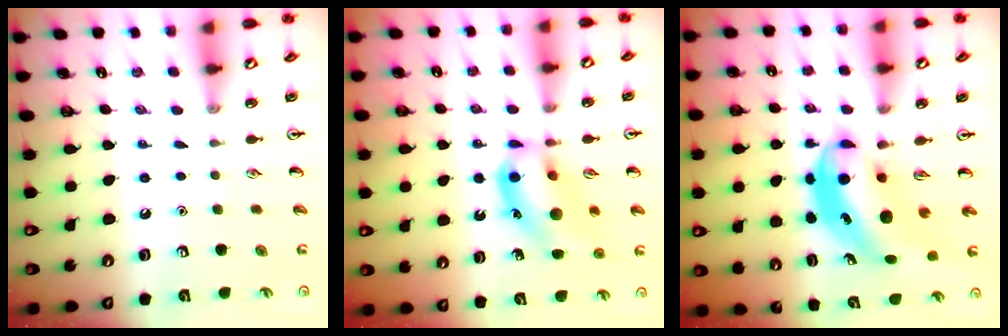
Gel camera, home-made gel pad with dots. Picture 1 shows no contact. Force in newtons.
{"total": 14.9, "press": 14.7, "slide": 2.4}
{"total": 7.2, "press": 7.0, "slide": 1.7}